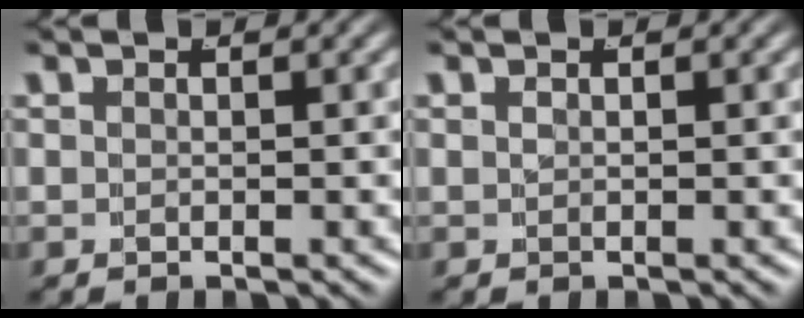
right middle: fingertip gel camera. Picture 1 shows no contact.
{"total": 0.0}